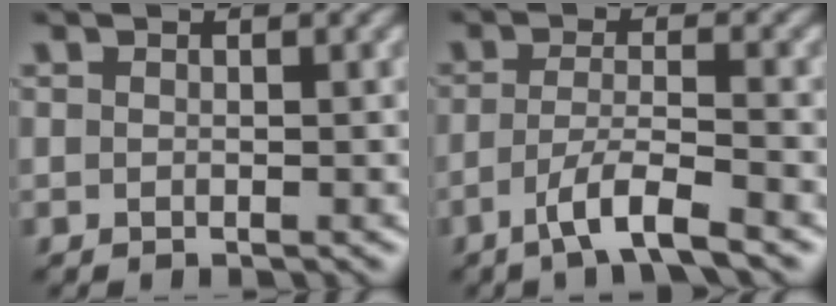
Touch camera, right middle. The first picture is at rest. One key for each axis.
{"total": 4.3, "fx": -2.4, "fy": 0.6, "fz": 3.4, "tx": -0.065, "ty": 0.002, "tz": -0.051}